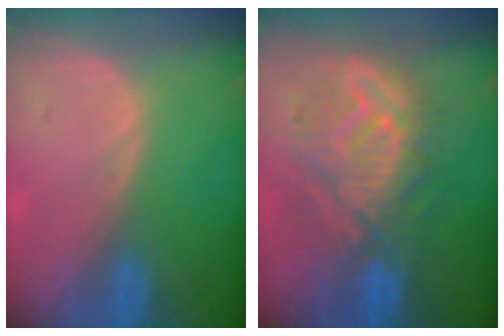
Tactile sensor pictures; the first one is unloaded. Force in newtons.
{"total": 10.2, "press": 10.0, "slide": 2.1}